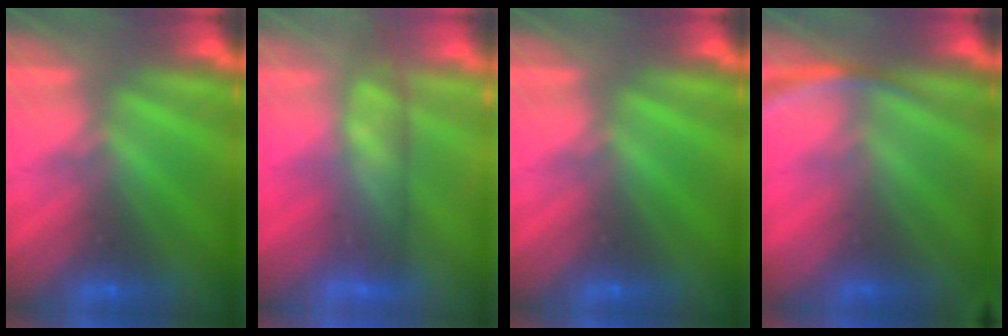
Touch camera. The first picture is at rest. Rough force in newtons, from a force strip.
{"total": 3.7}
{"total": 0.0}
{"total": 2.6}